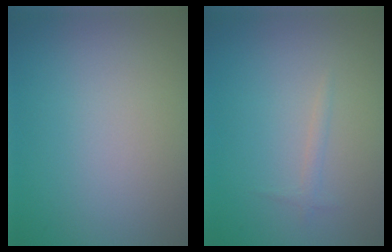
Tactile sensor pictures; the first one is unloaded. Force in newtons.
{"total": 0.7, "press": 0.7, "slide": 0.1}